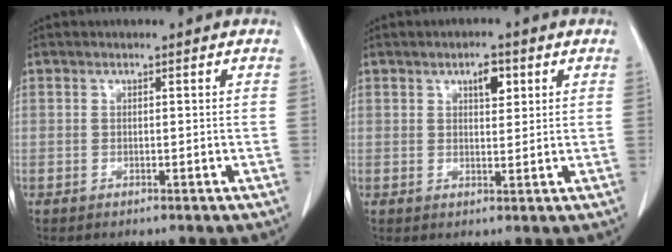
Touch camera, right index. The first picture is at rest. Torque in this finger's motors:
{"motor_torque": [0.06, 0.04, 0.01, 0.02]}